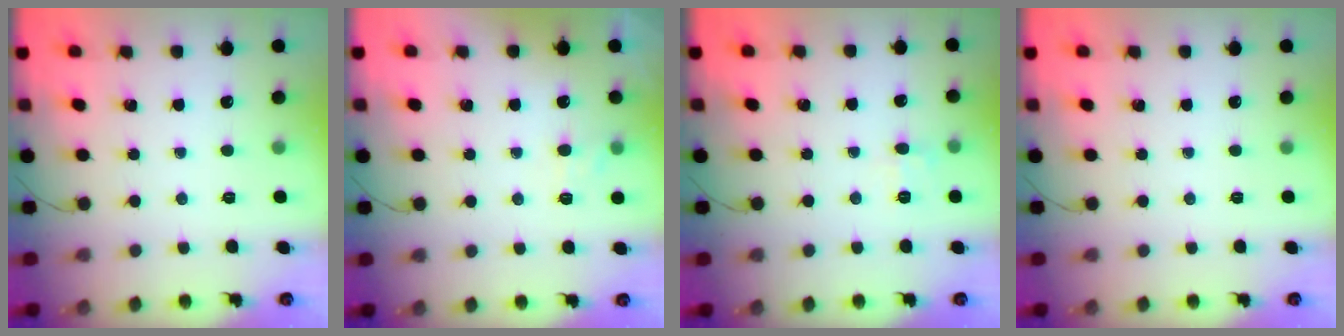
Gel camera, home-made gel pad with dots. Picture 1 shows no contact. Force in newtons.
{"total": 7.3, "press": 7.1, "slide": 1.5}
{"total": 6.1, "press": 5.9, "slide": 1.7}
{"total": 0.0}